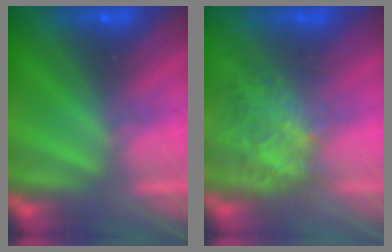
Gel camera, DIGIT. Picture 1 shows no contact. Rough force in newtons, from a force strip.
{"total": 3.3}